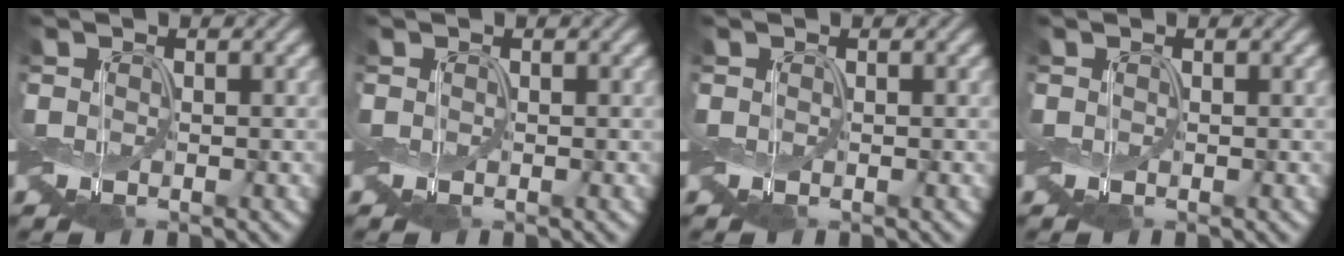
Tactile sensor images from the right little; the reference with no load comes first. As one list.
[{"total": 0.0}, {"total": 0.0}, {"total": 0.0}]